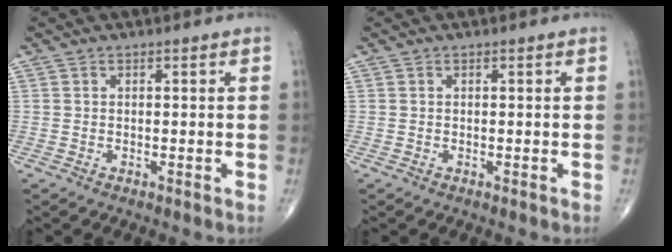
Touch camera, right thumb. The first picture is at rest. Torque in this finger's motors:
{"motor_torque": [-0.33, 0.33, -0.01, 0.00, 0.00]}